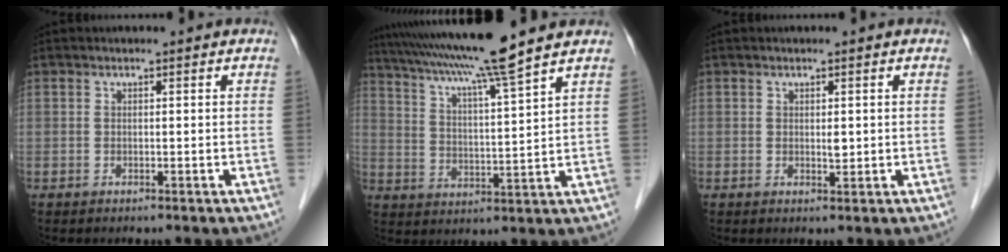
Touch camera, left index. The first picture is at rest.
{"total": 14.0, "force": [11.4, -2.1, 7.7], "torque": [-0.137, 0.004, 0.182]}
{"total": 1.1, "force": [0.2, 0.4, 1.0], "torque": [-0.015, -0.002, 0.004]}